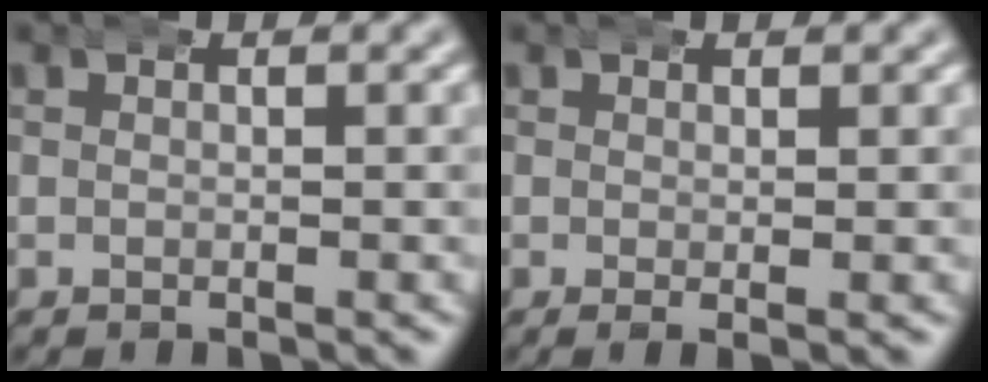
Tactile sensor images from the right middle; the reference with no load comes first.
{"total": 1.1, "force": [0.1, 0.1, 1.1], "torque": [-0.022, 0.000, 0.000]}